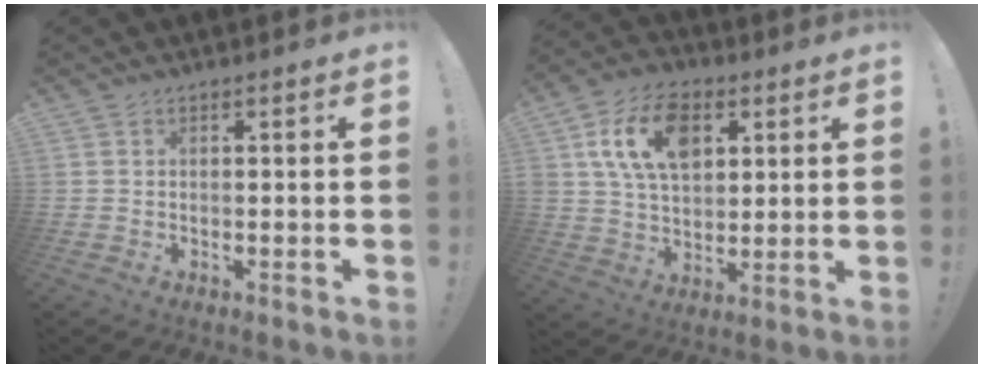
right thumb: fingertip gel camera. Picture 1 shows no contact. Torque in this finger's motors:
{"motor_torque": [0.34, 0.37, 0.60, 0.13, 0.08]}